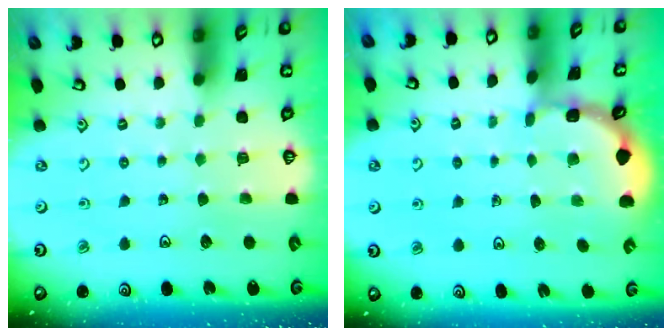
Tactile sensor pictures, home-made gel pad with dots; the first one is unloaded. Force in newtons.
{"total": 1.7, "press": 1.7, "slide": 0.1}